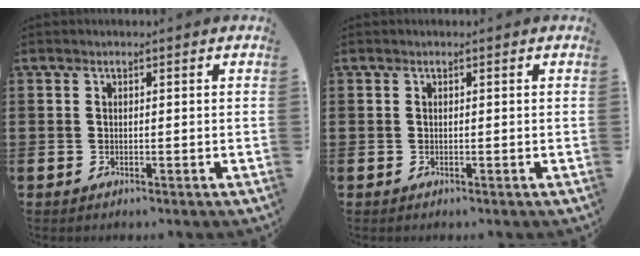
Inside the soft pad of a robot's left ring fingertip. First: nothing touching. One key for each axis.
{"total": 0.0}